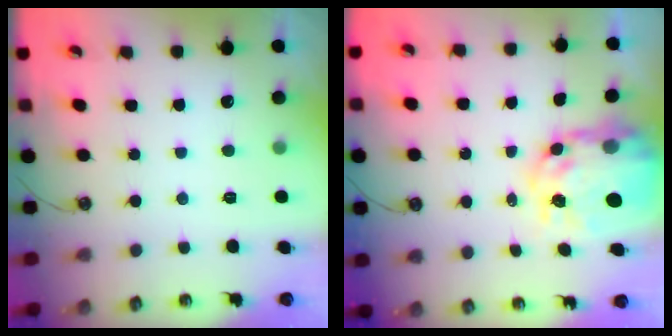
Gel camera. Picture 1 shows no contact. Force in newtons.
{"total": 13.7, "press": 13.6, "slide": 1.2}